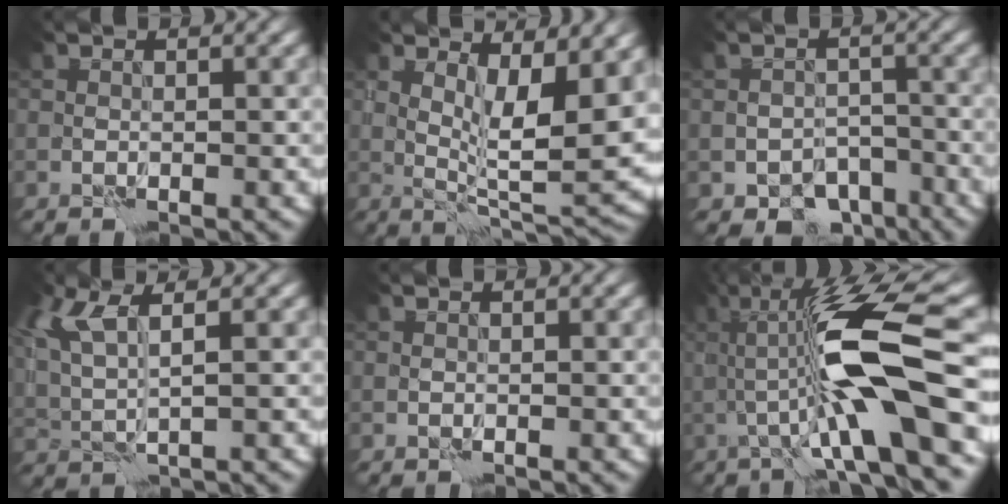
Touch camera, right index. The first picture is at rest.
{"total": 7.1, "force": [2.8, 1.9, 6.3], "torque": [-0.101, -0.022, 0.057]}
{"total": 5.3, "force": [-3.7, 3.3, 1.8], "torque": [-0.010, -0.013, -0.054]}
{"total": 4.8, "force": [2.4, 1.5, 3.9], "torque": [-0.091, 0.004, 0.048]}
{"total": 0.0}
{"total": 11.5, "force": [0.2, 1.7, 11.4], "torque": [-0.186, 0.012, 0.003]}